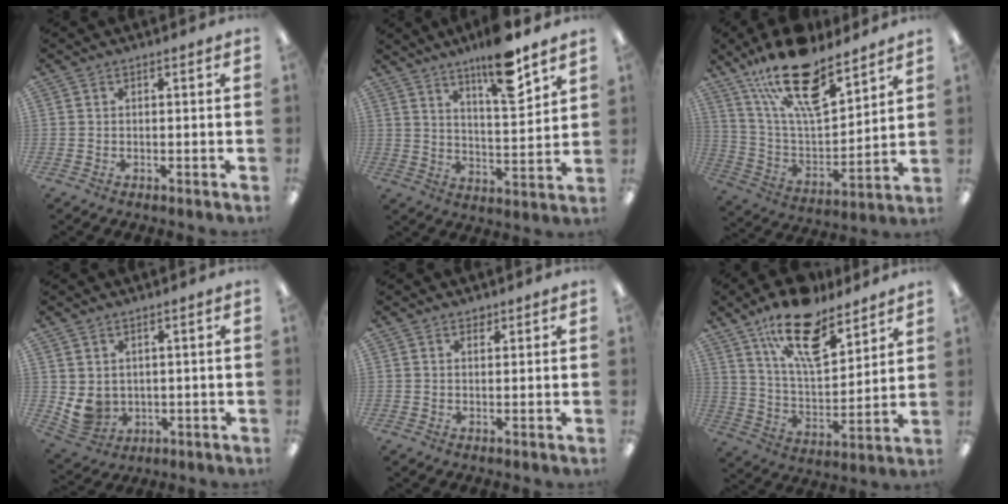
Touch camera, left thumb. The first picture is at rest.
{"total": 13.6, "force": [10.0, 3.0, 8.7], "torque": [-0.128, -0.059, 0.163]}
{"total": 22.1, "force": [15.4, 8.5, 13.4], "torque": [-0.234, -0.085, 0.269]}
{"total": 5.2, "force": [1.7, 4.5, 2.0], "torque": [-0.059, -0.013, 0.033]}
{"total": 1.4, "force": [1.2, 0.7, 0.3], "torque": [0.001, -0.004, 0.021]}
{"total": 18.5, "force": [12.6, 7.7, 11.1], "torque": [-0.188, -0.062, 0.217]}